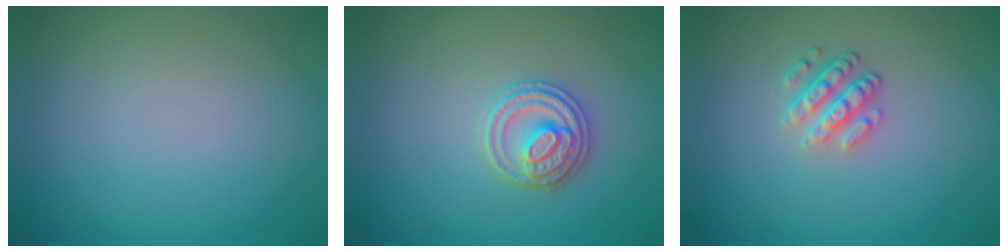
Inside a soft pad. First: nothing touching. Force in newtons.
{"total": 2.9, "press": 2.9, "slide": 0.1}
{"total": 2.8, "press": 2.3, "slide": 1.5}